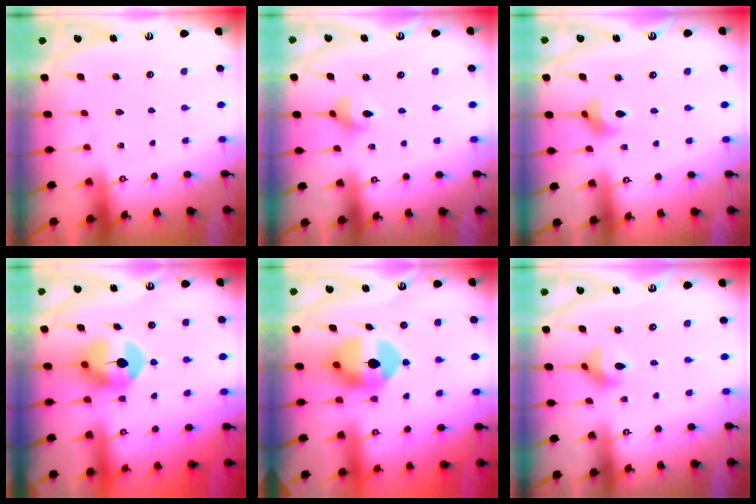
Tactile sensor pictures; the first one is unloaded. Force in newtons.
{"total": 3.5, "press": 3.5, "slide": 0.2}
{"total": 3.9, "press": 3.9, "slide": 0.7}
{"total": 9.5, "press": 9.4, "slide": 0.9}
{"total": 11.2, "press": 11.1, "slide": 1.7}
{"total": 4.3, "press": 4.2, "slide": 0.6}